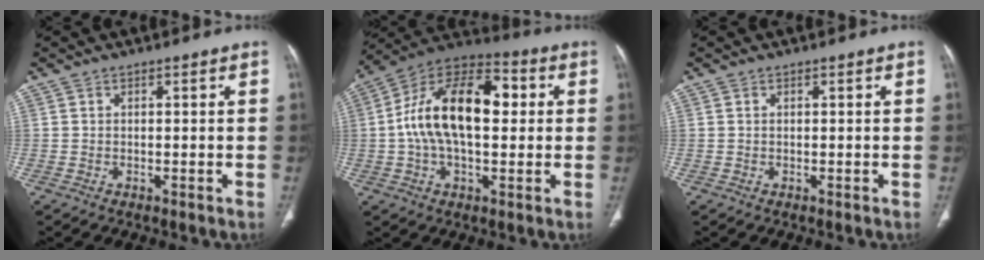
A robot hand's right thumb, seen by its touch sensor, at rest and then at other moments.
{"total": 19.3, "force": [1.9, 10.5, 16.1], "torque": [-0.269, 0.035, 0.025]}
{"total": 0.0}